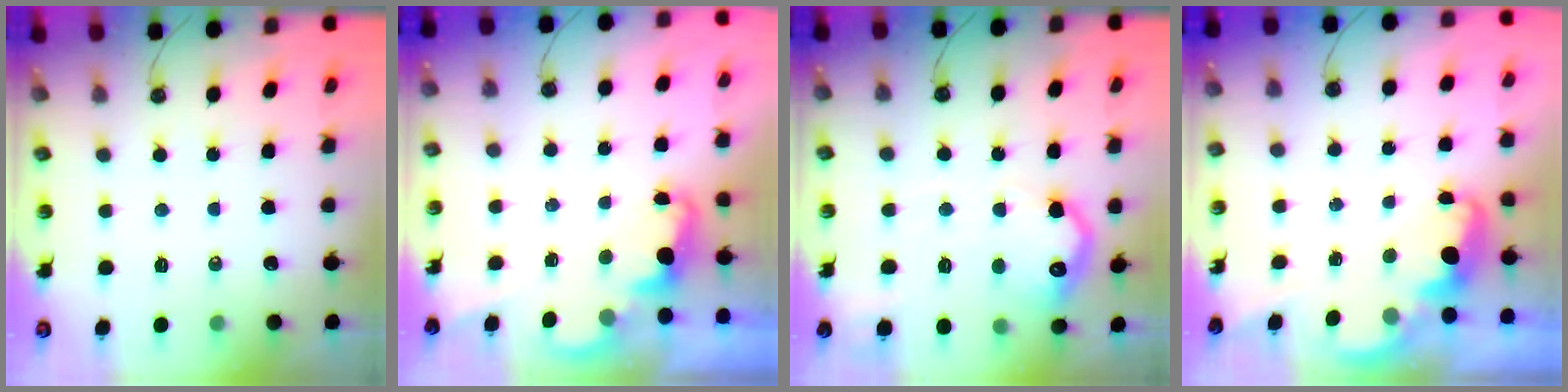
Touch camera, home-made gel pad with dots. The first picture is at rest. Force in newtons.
{"total": 2.3, "press": 2.3, "slide": 0.5}
{"total": 14.4, "press": 14.4, "slide": 0.7}
{"total": 2.7, "press": 2.6, "slide": 0.7}